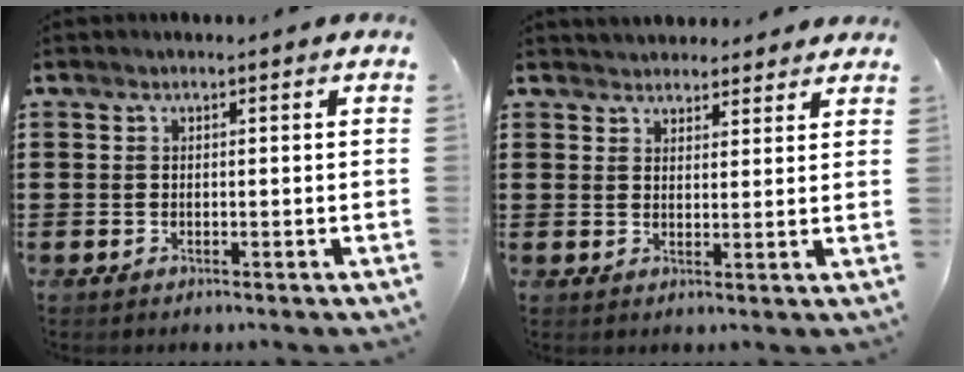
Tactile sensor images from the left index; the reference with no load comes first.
{"total": 2.8, "force": [2.7, 0.5, -0.4], "torque": [0.000, -0.004, 0.052]}